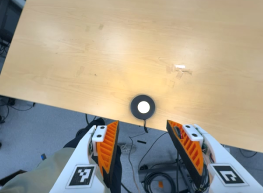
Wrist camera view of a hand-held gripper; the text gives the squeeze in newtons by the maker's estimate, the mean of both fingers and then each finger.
{"total": 0.0}